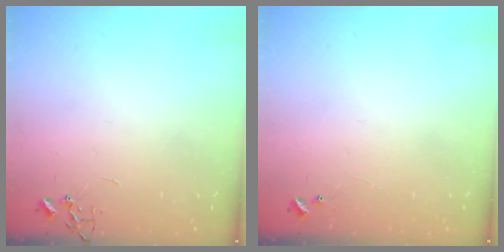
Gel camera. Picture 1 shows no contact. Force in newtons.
{"total": 5.1, "press": 5.0, "slide": 0.3}